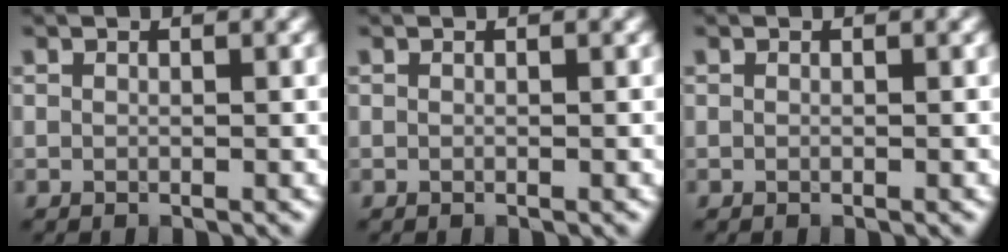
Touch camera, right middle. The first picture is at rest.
{"total": 0.0}
{"total": 0.0}